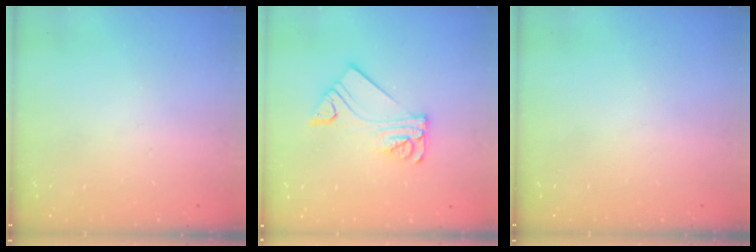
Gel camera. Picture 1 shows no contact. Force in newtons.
{"total": 11.1, "press": 11.1, "slide": 1.1}
{"total": 0.0}